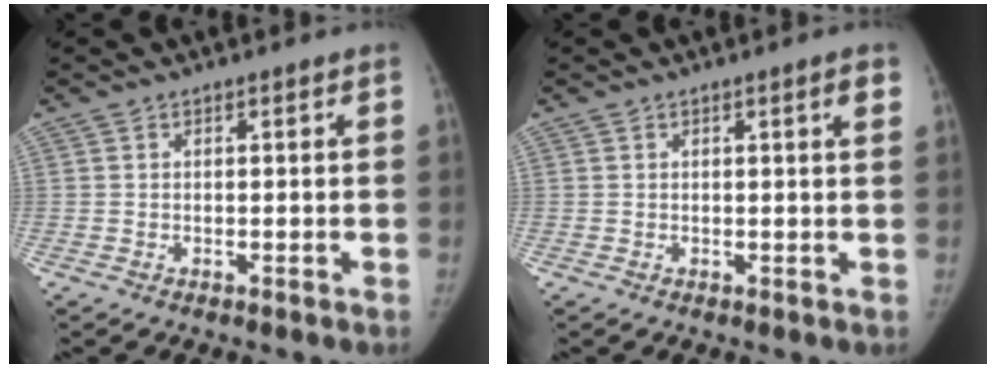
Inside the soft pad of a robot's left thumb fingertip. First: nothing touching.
{"total": 1.9, "force": [0.9, 0.1, 1.6], "torque": [-0.024, -0.002, 0.011]}